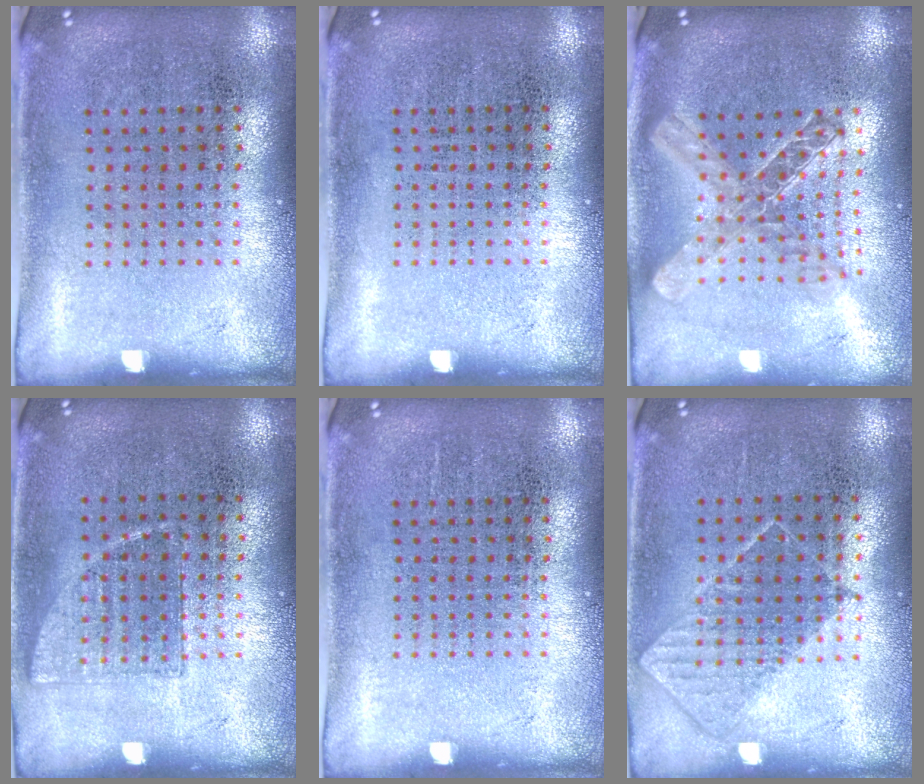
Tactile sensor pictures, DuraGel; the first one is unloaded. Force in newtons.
{"total": 0.0}
{"total": 1.9, "press": 1.6, "slide": 1.1}
{"total": 0.6, "press": 0.6, "slide": 0.3}
{"total": 0.0}
{"total": 0.8, "press": 0.7, "slide": 0.3}